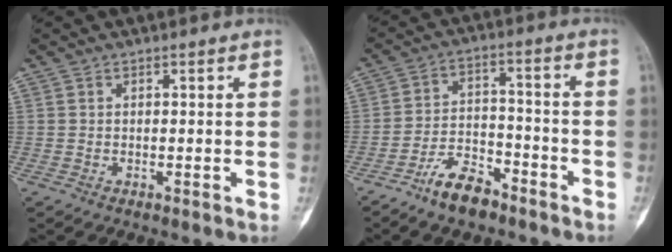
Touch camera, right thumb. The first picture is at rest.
{"total": 8.9, "force": [-6.5, 3.9, 4.7], "torque": [-0.075, 0.047, -0.121]}